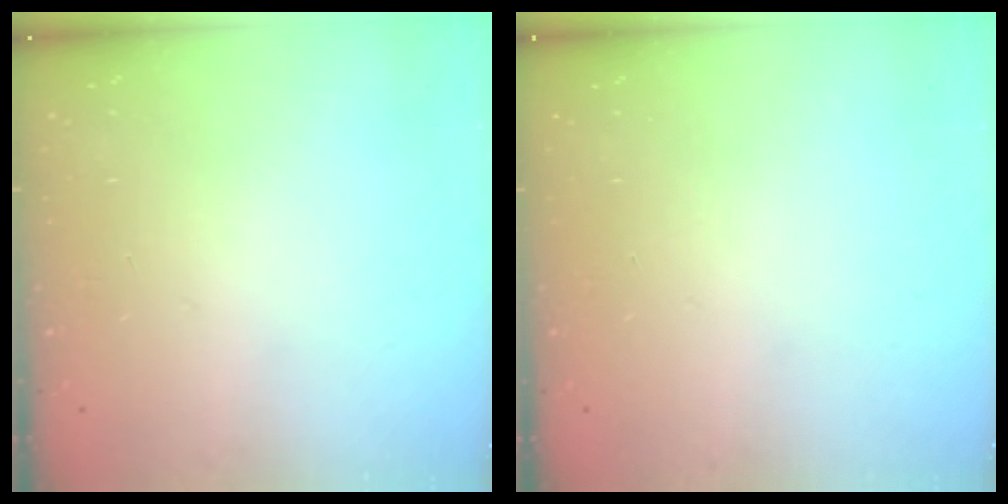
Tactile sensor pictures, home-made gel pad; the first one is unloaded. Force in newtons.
{"total": 0.0}